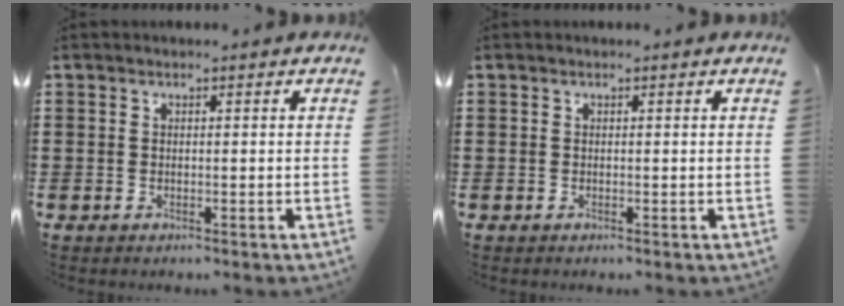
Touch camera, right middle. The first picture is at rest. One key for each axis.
{"total": 0.0}